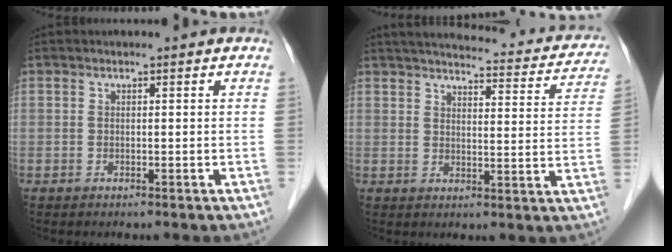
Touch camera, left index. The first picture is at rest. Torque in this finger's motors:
{"motor_torque": [0.65, -0.86, 0.21, 0.05]}